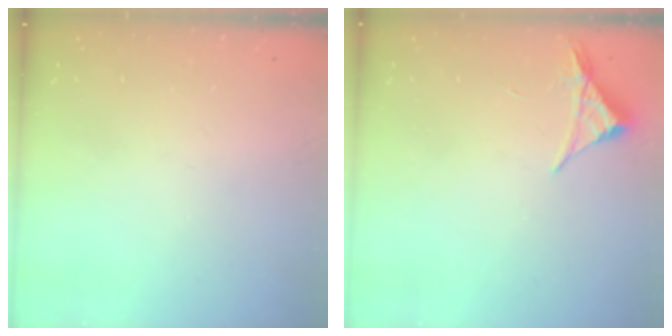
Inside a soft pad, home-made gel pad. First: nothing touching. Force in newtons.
{"total": 3.4, "press": 3.4, "slide": 0.6}